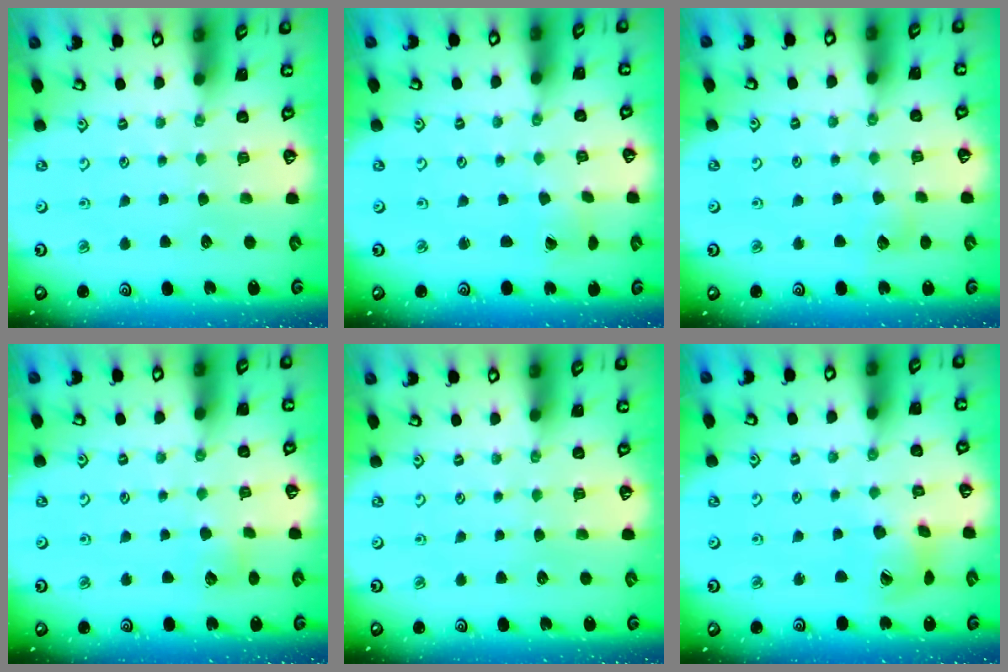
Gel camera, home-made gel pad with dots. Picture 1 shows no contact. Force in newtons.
{"total": 1.7, "press": 1.7, "slide": 0.1}
{"total": 4.4, "press": 4.3, "slide": 0.4}
{"total": 4.2, "press": 4.2, "slide": 0.6}
{"total": 0.0}
{"total": 8.8, "press": 8.7, "slide": 1.2}